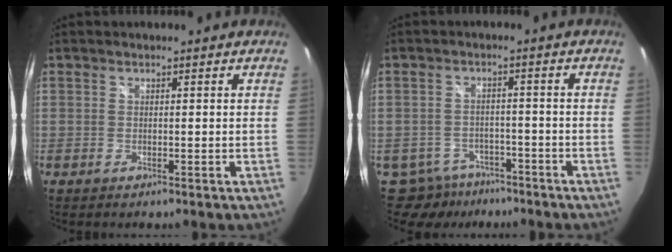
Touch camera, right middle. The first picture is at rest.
{"total": 9.5, "force": [-7.1, 5.9, 2.3], "torque": [-0.066, 0.004, -0.098]}